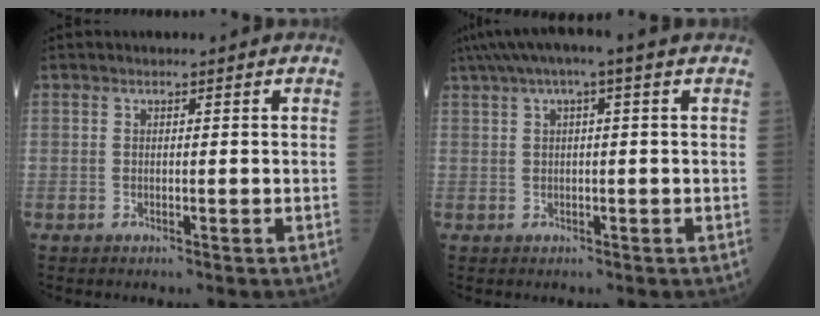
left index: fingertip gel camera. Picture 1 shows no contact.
{"total": 5.8, "force": [3.2, 0.2, 4.8], "torque": [-0.088, 0.037, 0.053]}